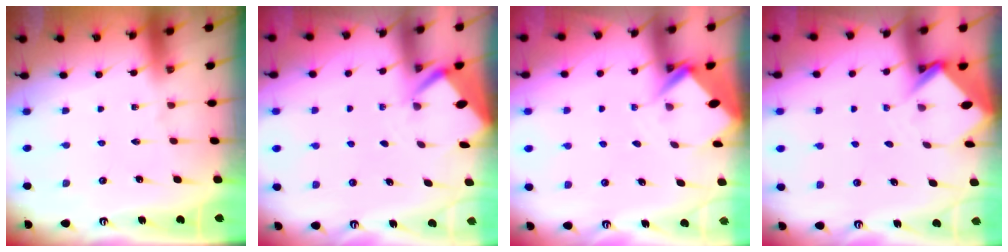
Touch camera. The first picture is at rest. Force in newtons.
{"total": 2.5, "press": 2.5, "slide": 0.3}
{"total": 3.9, "press": 3.9, "slide": 0.3}
{"total": 3.4, "press": 3.4, "slide": 0.3}